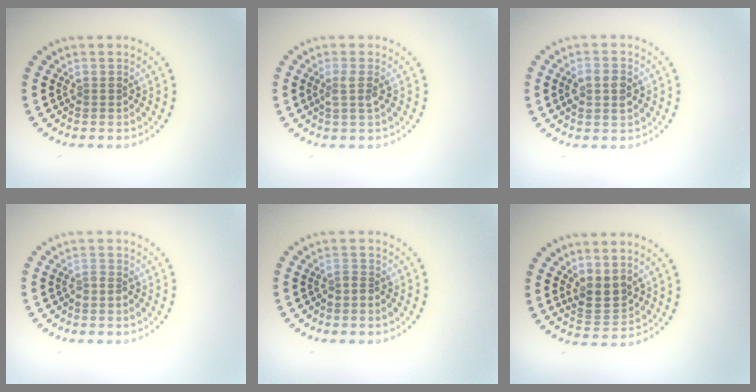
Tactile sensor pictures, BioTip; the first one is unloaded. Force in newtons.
{"total": 1.5, "press": 1.1, "slide": 0.9}
{"total": 2.5, "press": 2.5, "slide": 0.3}
{"total": 0.7, "press": 0.4, "slide": 0.6}
{"total": 0.9, "press": 0.6, "slide": 0.7}
{"total": 2.6, "press": 2.2, "slide": 1.2}